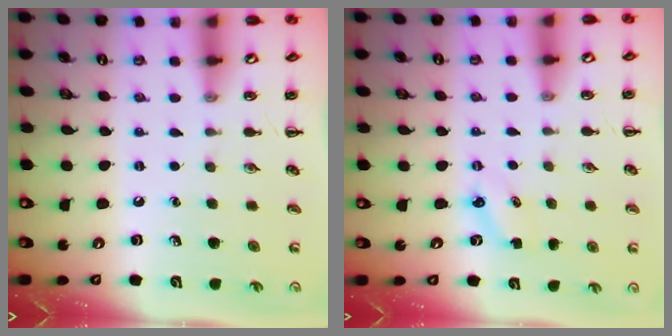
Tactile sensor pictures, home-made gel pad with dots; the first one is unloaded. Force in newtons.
{"total": 2.8, "press": 2.7, "slide": 0.7}